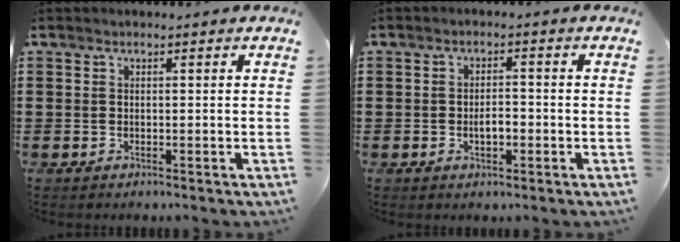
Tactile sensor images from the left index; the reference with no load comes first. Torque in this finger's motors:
{"motor_torque": [0.44, 0.43, 0.05, 0.06]}